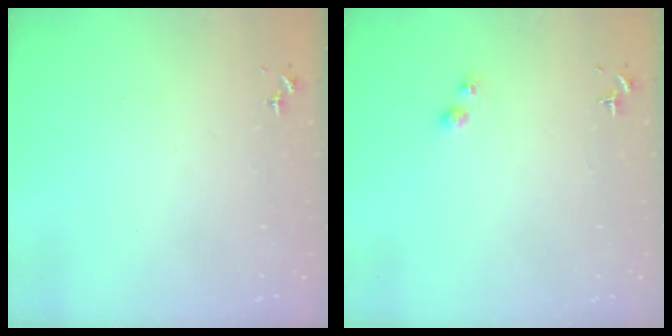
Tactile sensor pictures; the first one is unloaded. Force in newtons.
{"total": 2.9, "press": 2.9, "slide": 0.5}